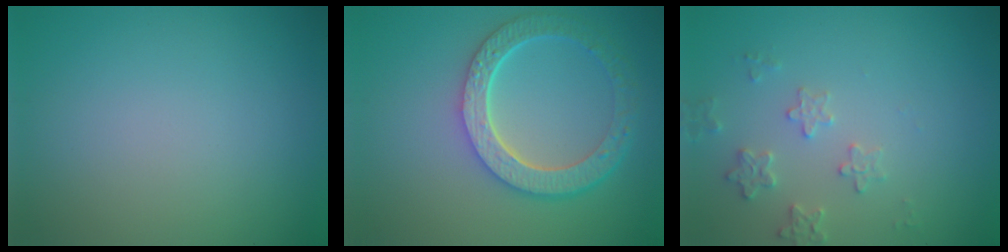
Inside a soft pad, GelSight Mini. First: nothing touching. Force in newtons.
{"total": 6.1, "press": 4.6, "slide": 3.9}
{"total": 2.2, "press": 2.1, "slide": 0.4}